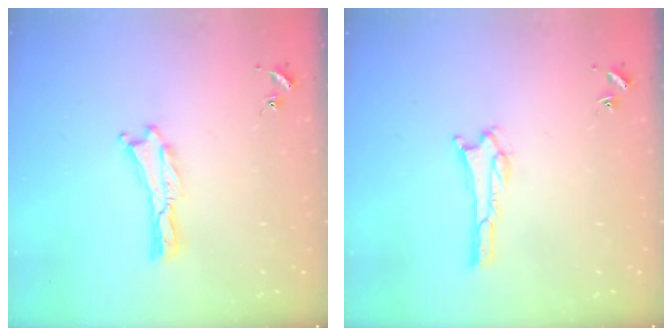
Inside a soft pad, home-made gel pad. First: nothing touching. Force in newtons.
{"total": 1.1, "press": 1.0, "slide": 0.1}